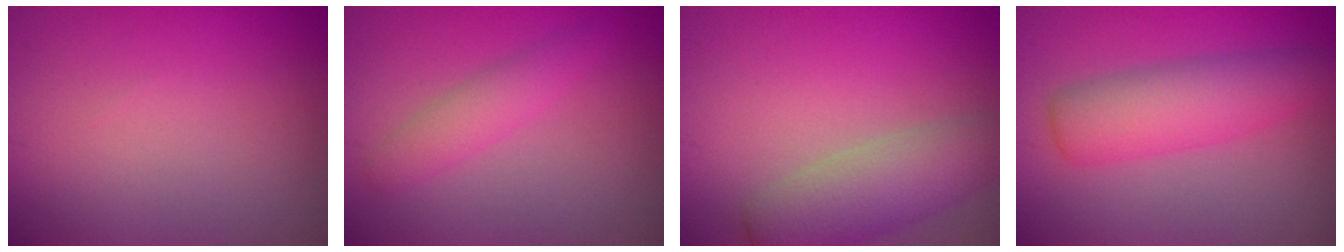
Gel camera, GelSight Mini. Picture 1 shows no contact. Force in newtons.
{"total": 2.3, "press": 2.3, "slide": 0.0}
{"total": 5.2, "press": 5.2, "slide": 0.2}
{"total": 4.9, "press": 4.9, "slide": 0.1}